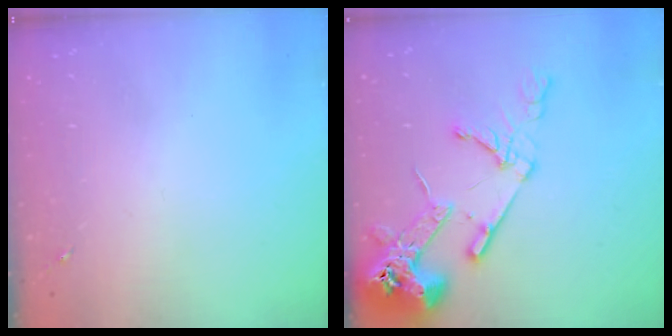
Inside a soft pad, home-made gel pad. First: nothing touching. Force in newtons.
{"total": 16.6, "press": 16.5, "slide": 2.0}